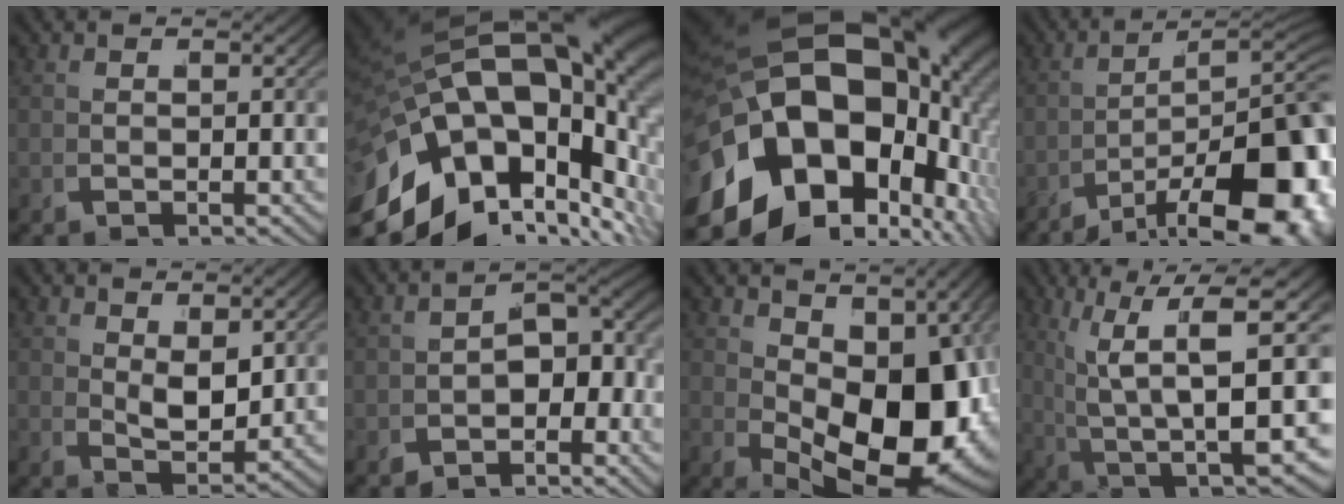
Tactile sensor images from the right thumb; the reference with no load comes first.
{"total": 23.8, "force": [0.4, 15.7, 17.9], "torque": [-0.302, -0.014, 0.005]}
{"total": 28.4, "force": [0.3, 20.0, 20.2], "torque": [-0.382, -0.030, 0.006]}
{"total": 13.3, "force": [-2.4, 7.5, 10.8], "torque": [-0.142, -0.039, -0.021]}
{"total": 3.3, "force": [2.3, 1.2, 2.0], "torque": [-0.033, -0.002, 0.043]}
{"total": 4.8, "force": [-1.4, 2.9, 3.5], "torque": [-0.049, -0.008, -0.018]}
{"total": 16.3, "force": [-0.2, 9.5, 13.2], "torque": [-0.205, -0.046, 0.031]}
{"total": 12.9, "force": [-1.2, 7.2, 10.6], "torque": [-0.192, -0.056, 0.022]}